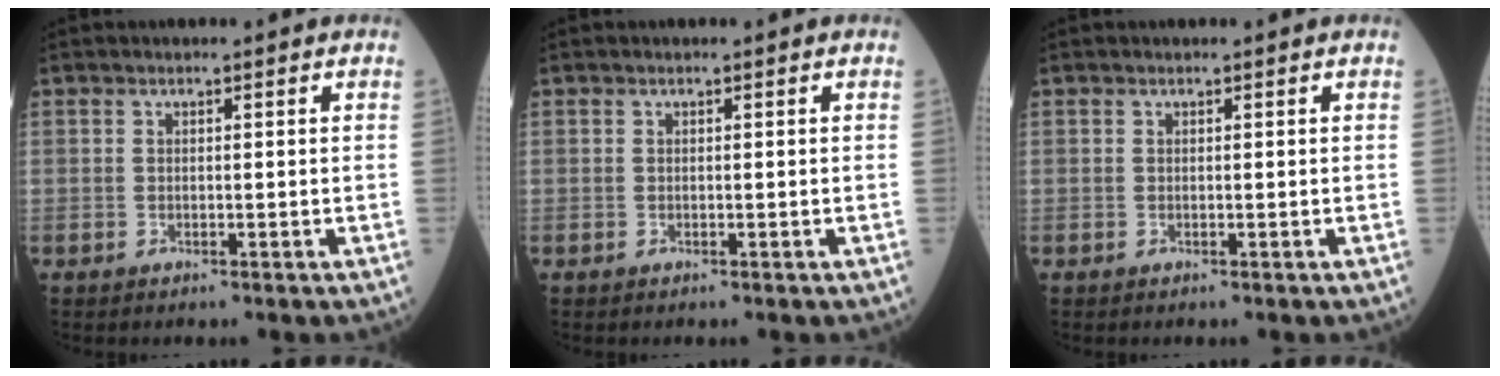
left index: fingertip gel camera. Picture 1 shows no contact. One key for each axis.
{"total": 0.0}
{"total": 0.0}